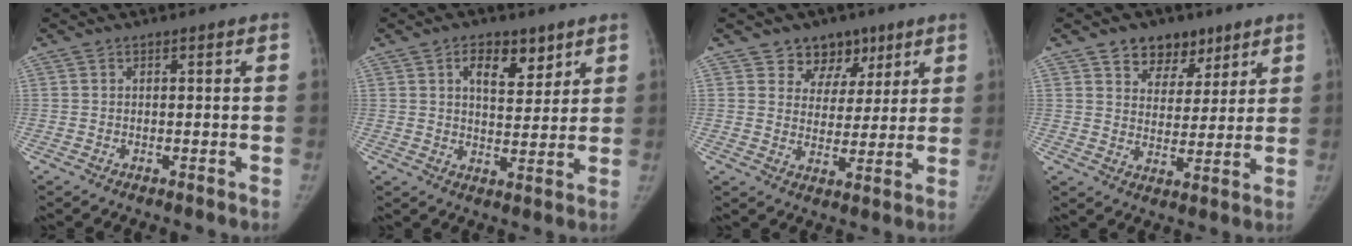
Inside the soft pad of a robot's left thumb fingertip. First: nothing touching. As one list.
[{"total": 7.6, "force": [4.1, 4.1, 4.8], "torque": [-0.044, -0.024, 0.064]}, {"total": 8.0, "force": [5.1, 6.1, 1.5], "torque": [0.023, -0.024, 0.081]}, {"total": 8.7, "force": [5.6, 6.0, 2.9], "torque": [-0.002, -0.026, 0.090]}]